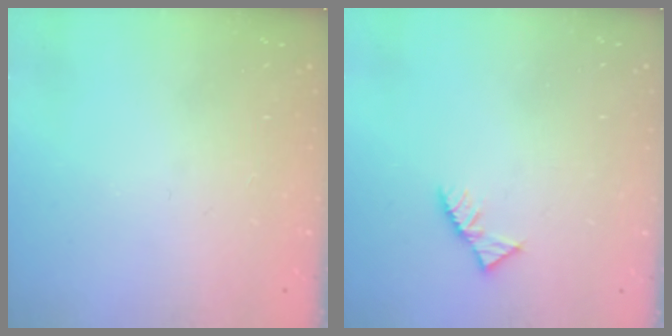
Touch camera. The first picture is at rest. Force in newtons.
{"total": 4.4, "press": 4.3, "slide": 0.7}